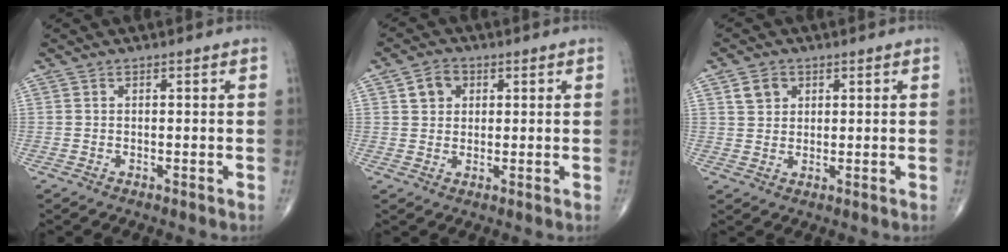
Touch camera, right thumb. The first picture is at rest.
{"total": 4.3, "force": [1.5, 3.5, 2.0], "torque": [-0.016, 0.000, 0.023]}
{"total": 3.8, "force": [1.7, 3.0, 1.5], "torque": [-0.012, -0.005, 0.031]}